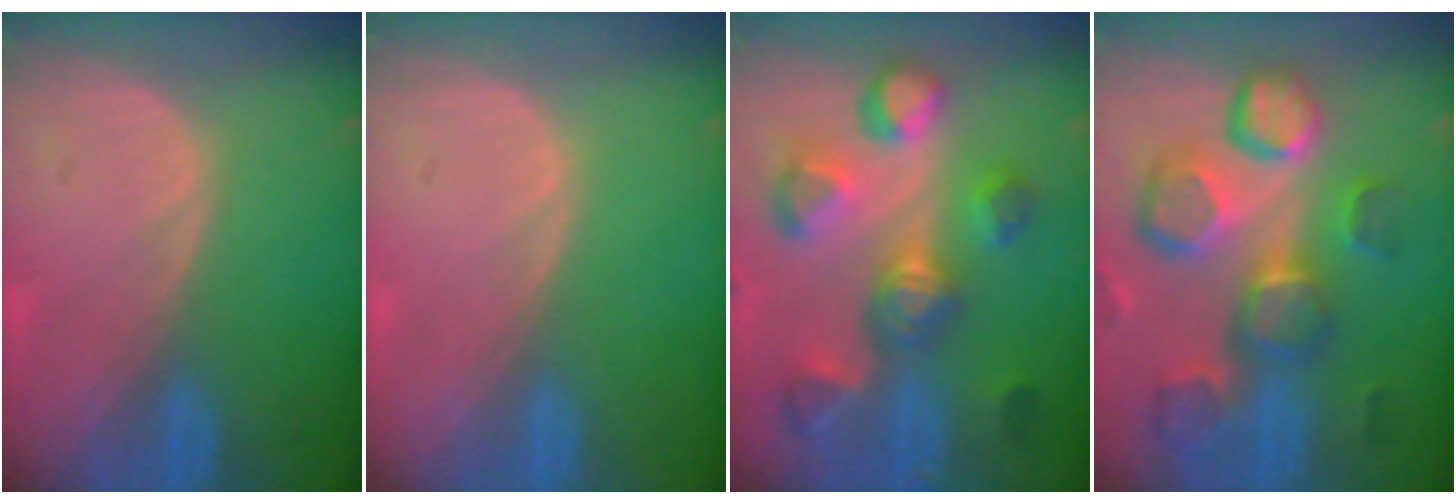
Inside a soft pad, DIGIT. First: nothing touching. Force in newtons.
{"total": 0.0}
{"total": 10.5, "press": 10.0, "slide": 3.3}
{"total": 13.0, "press": 11.3, "slide": 6.5}